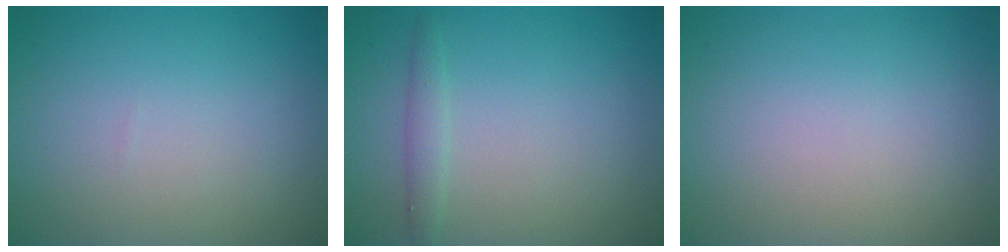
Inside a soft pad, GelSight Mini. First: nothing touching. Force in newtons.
{"total": 1.3, "press": 1.3, "slide": 0.2}
{"total": 0.0}